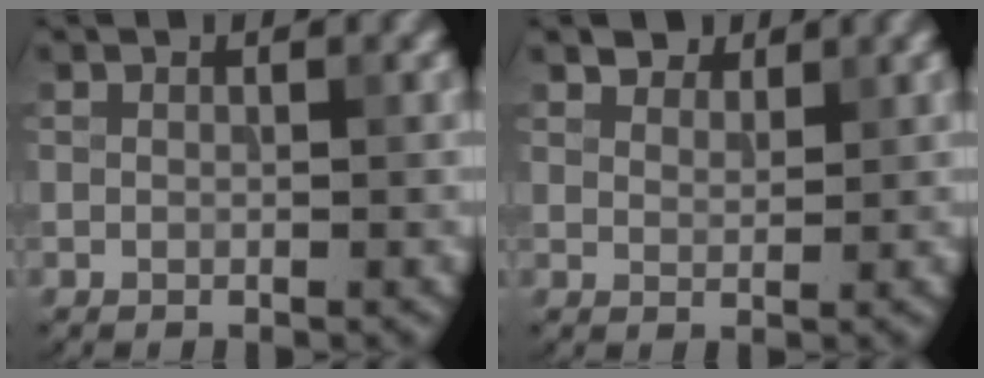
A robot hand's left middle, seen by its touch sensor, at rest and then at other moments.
{"total": 2.6, "force": [2.3, 1.1, 0.6], "torque": [-0.016, -0.011, 0.046]}